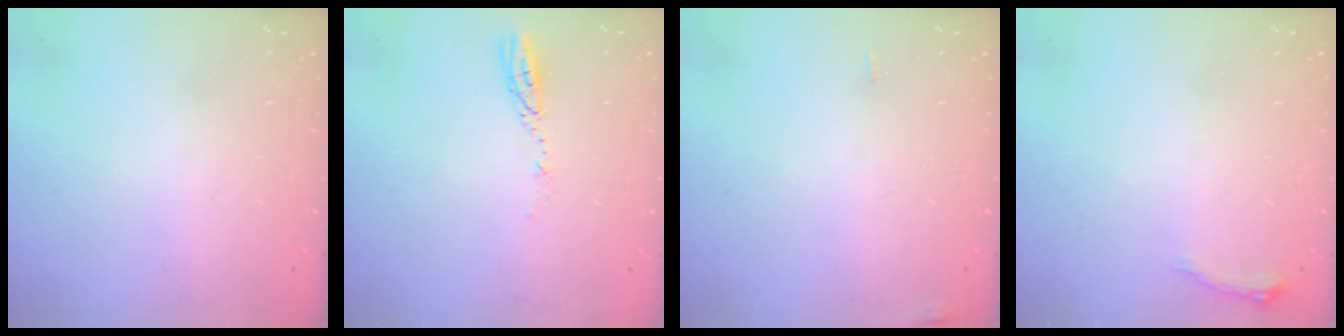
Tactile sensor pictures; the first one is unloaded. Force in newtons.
{"total": 3.7, "press": 3.7, "slide": 0.2}
{"total": 4.4, "press": 4.3, "slide": 1.0}
{"total": 4.7, "press": 4.6, "slide": 0.6}